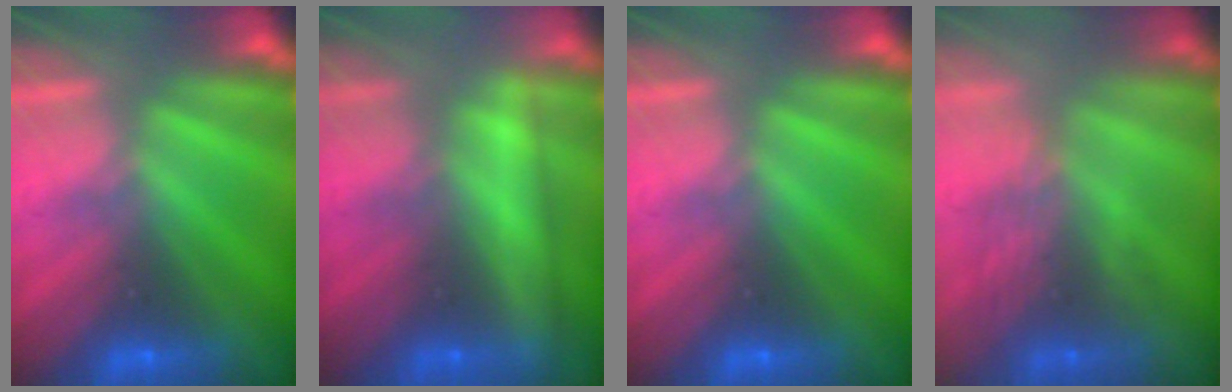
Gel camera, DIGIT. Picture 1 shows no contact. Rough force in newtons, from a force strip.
{"total": 2.4}
{"total": 0.0}
{"total": 2.9}